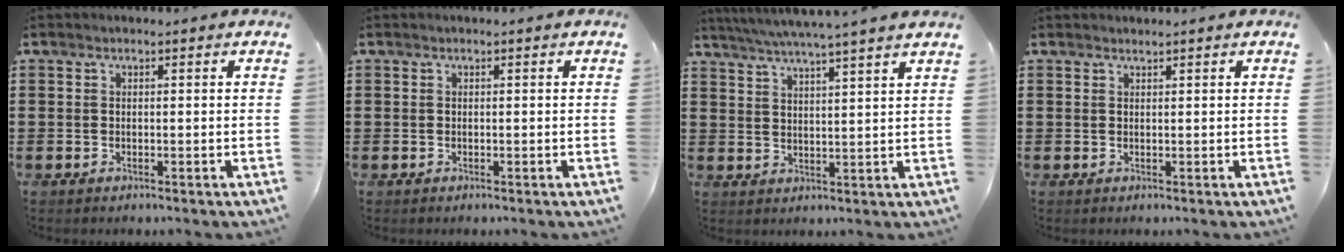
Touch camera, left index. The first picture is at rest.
{"total": 0.0}
{"total": 4.5, "force": [4.1, -0.9, 1.7], "torque": [-0.047, -0.021, 0.069]}
{"total": 0.6, "force": [0.6, 0.0, 0.1], "torque": [-0.003, -0.002, 0.013]}